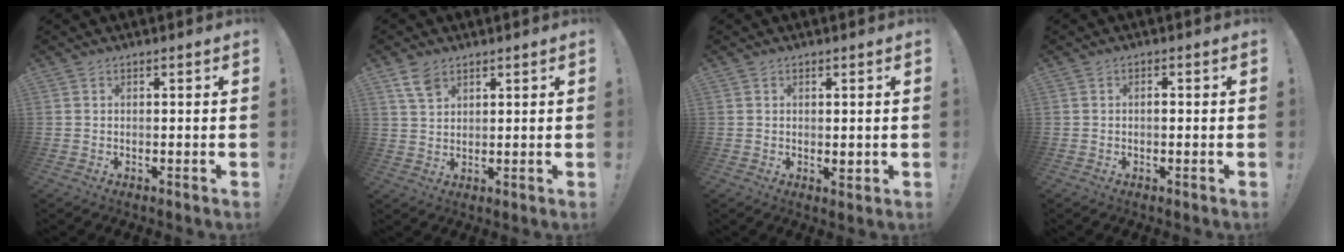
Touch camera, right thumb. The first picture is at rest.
{"total": 5.2, "force": [3.4, 2.9, 2.8], "torque": [-0.050, -0.012, 0.065]}
{"total": 1.5, "force": [0.4, 0.9, 1.2], "torque": [-0.018, -0.001, 0.008]}
{"total": 0.9, "force": [-0.5, 0.4, 0.7], "torque": [-0.011, 0.001, -0.010]}